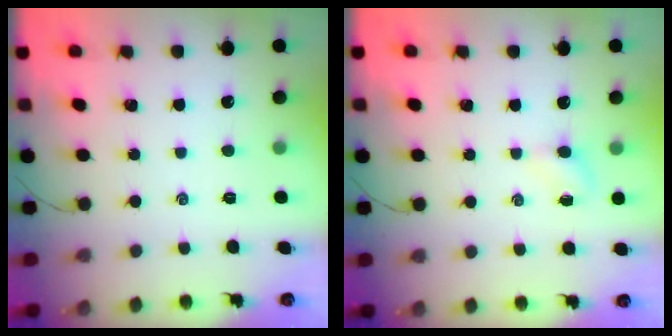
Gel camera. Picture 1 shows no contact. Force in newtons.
{"total": 2.8, "press": 2.6, "slide": 0.9}